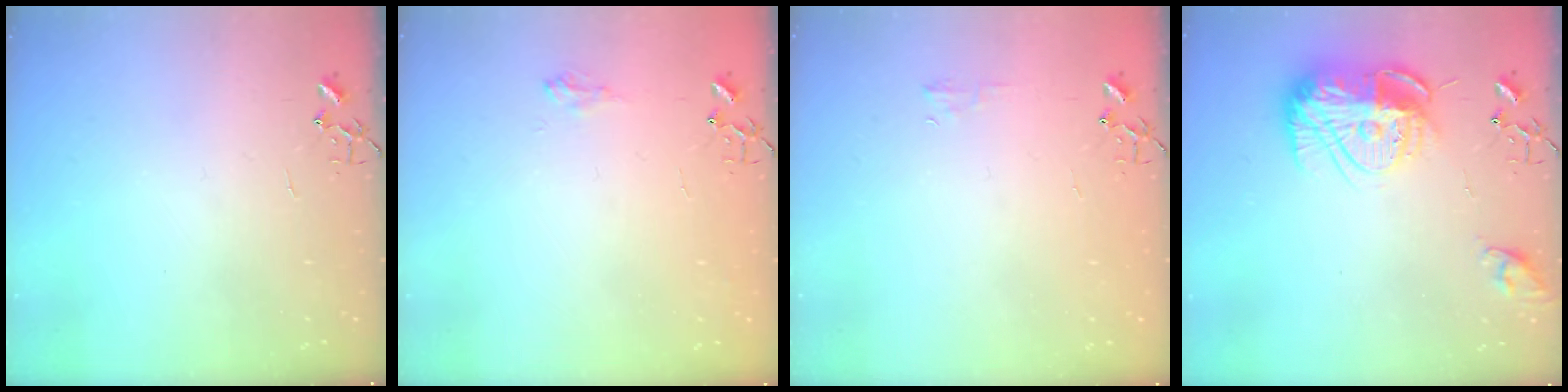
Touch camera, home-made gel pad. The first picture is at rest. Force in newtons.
{"total": 7.9, "press": 7.8, "slide": 1.0}
{"total": 4.0, "press": 3.9, "slide": 0.5}
{"total": 17.2, "press": 17.1, "slide": 1.7}